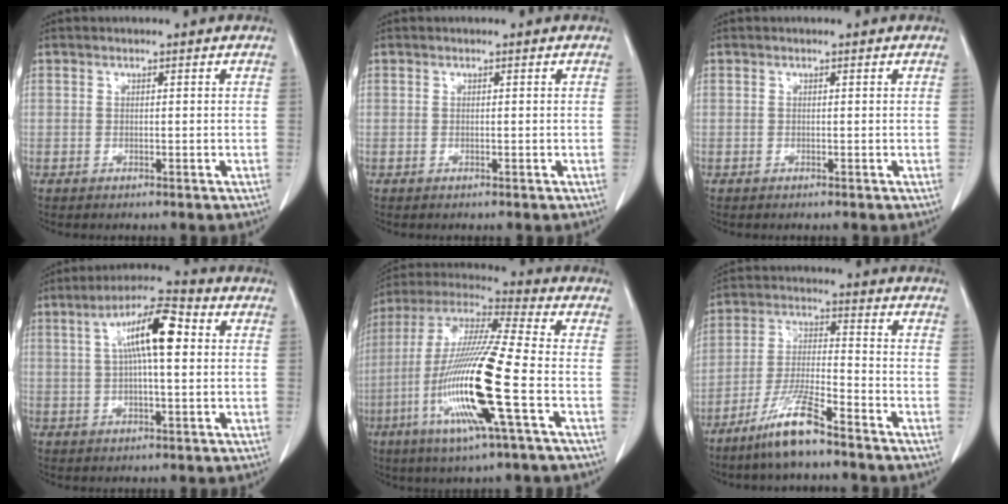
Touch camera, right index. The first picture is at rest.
{"total": 0.0}
{"total": 0.0}
{"total": 10.0, "force": [2.2, 1.9, 9.6], "torque": [-0.170, 0.024, 0.034]}
{"total": 18.4, "force": [-5.5, 0.2, 17.6], "torque": [-0.365, -0.019, -0.112]}
{"total": 8.9, "force": [-6.7, 0.4, 5.9], "torque": [-0.123, -0.020, -0.132]}